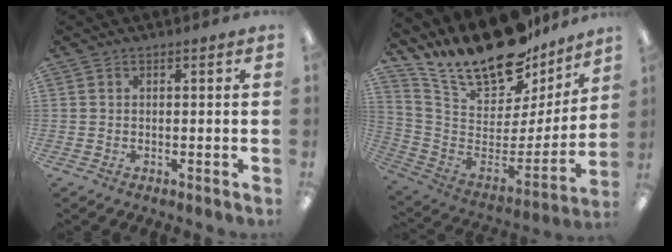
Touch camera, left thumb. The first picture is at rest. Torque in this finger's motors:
{"motor_torque": [0.61, 0.45, 1.43, -1.34, 0.26]}